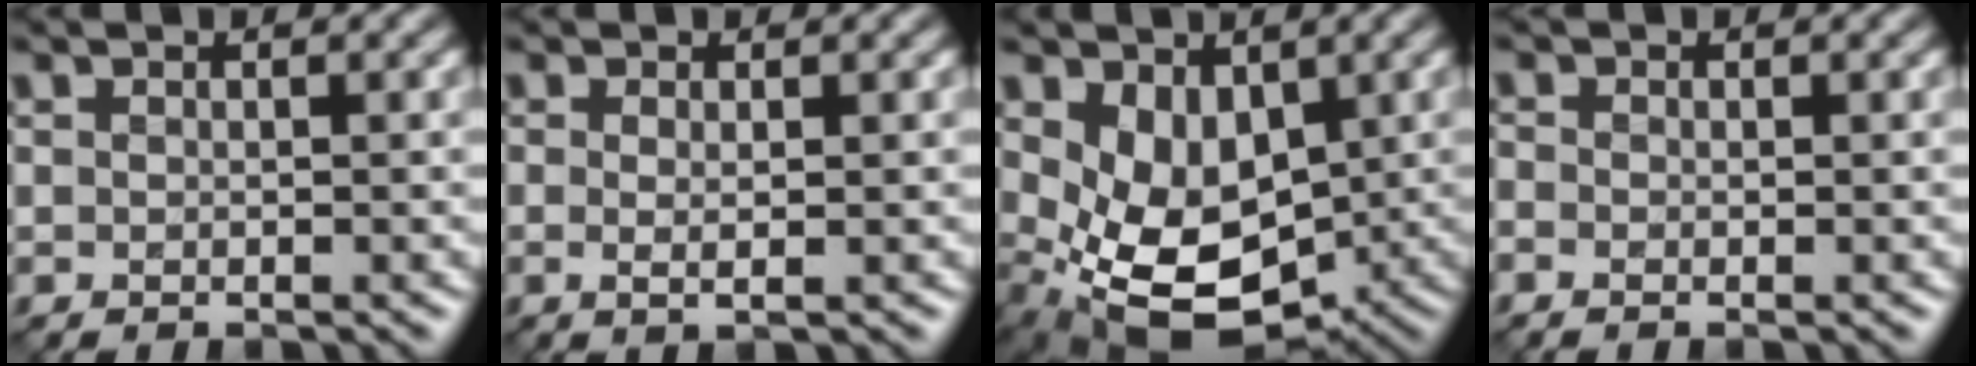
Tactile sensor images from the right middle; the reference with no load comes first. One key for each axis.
{"total": 1.3, "fx": 0.0, "fy": 0.3, "fz": 1.3, "tx": -0.024, "ty": -0.002, "tz": -0.001}
{"total": 8.2, "fx": -0.5, "fy": 5.5, "fz": 6.1, "tx": -0.126, "ty": -0.030, "tz": 0.006}
{"total": 0.7, "fx": -0.4, "fy": 0.4, "fz": 0.4, "tx": -0.010, "ty": -0.006, "tz": -0.010}